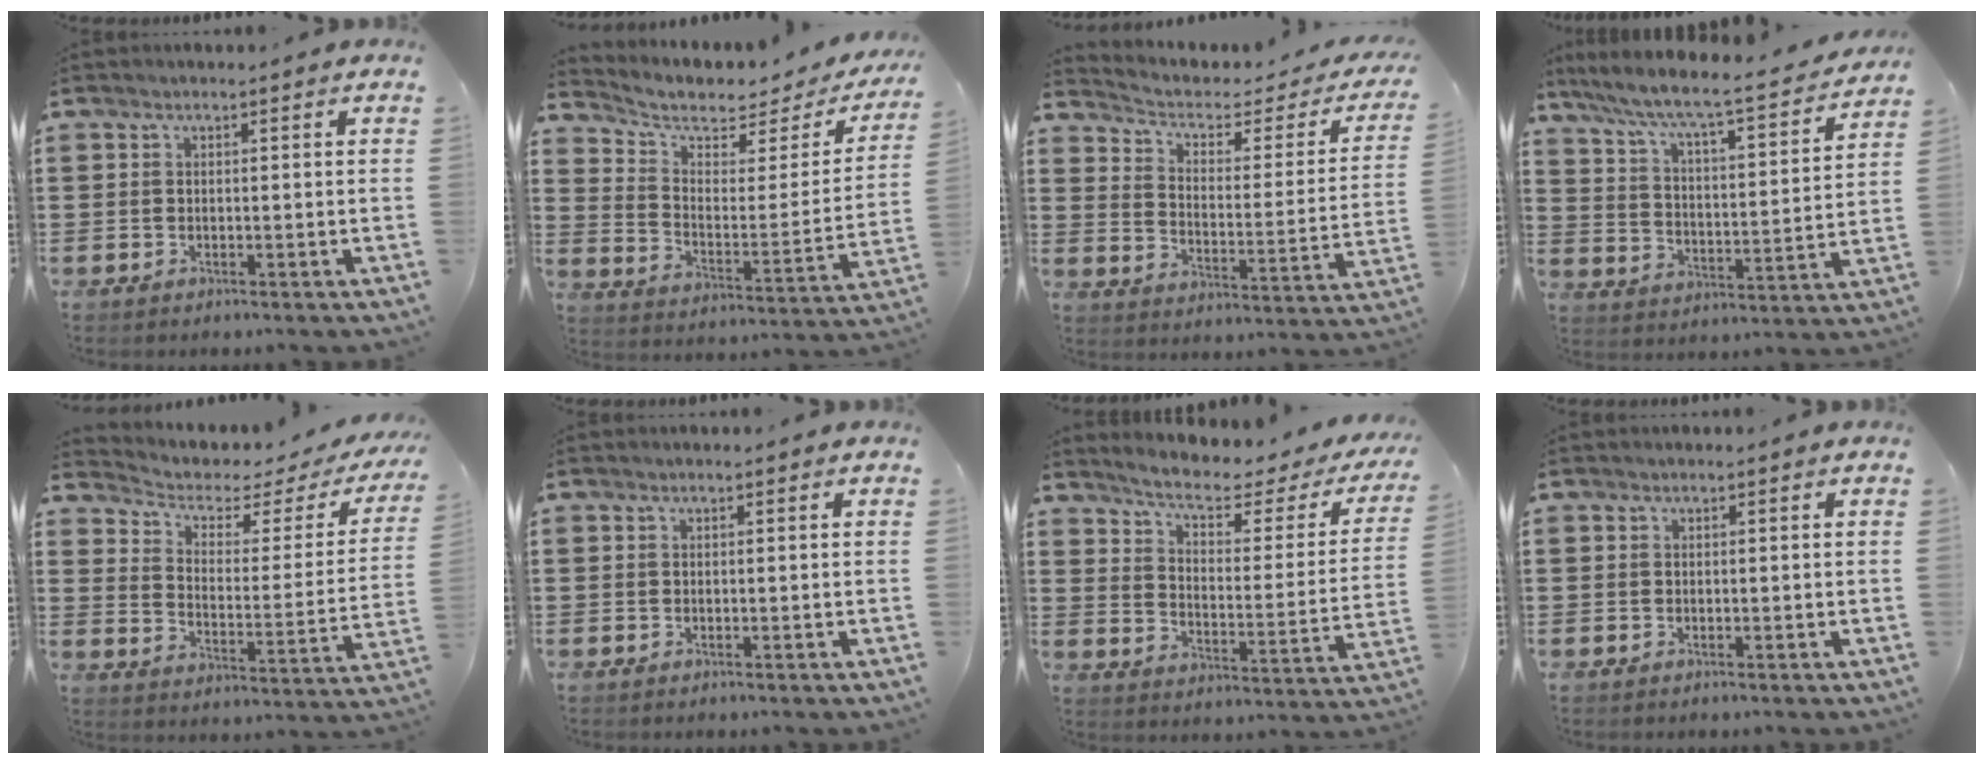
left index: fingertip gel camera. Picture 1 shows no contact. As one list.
[{"total": 4.7, "force": [3.6, 2.0, 2.2], "torque": [-0.066, -0.026, 0.058]}, {"total": 2.8, "force": [1.7, 1.4, 1.6], "torque": [-0.047, -0.013, 0.020]}, {"total": 5.9, "force": [5.1, 0.0, 3.0], "torque": [-0.083, -0.045, 0.074]}, {"total": 3.1, "force": [1.8, 1.7, 1.9], "torque": [-0.052, -0.014, 0.022]}, {"total": 0.0}, {"total": 5.1, "force": [3.7, 1.1, 3.3], "torque": [-0.076, -0.023, 0.052]}, {"total": 0.0}]